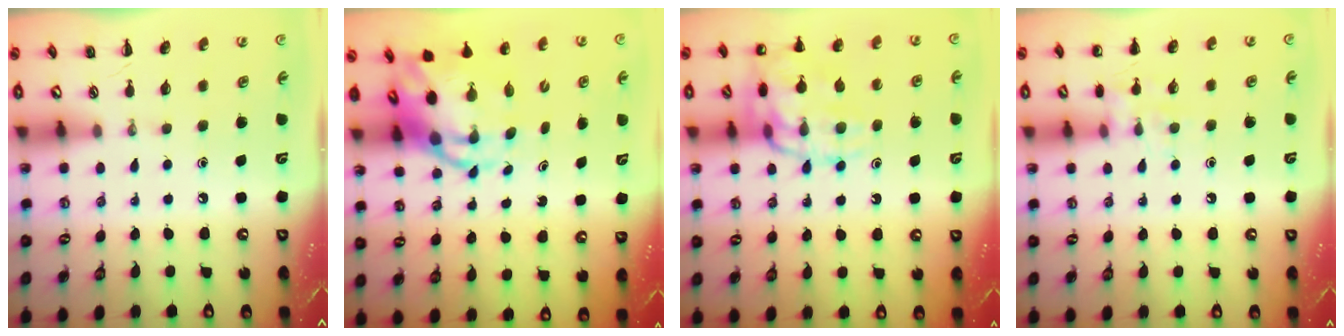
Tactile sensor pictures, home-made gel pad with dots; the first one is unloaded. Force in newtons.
{"total": 7.7, "press": 7.5, "slide": 2.1}
{"total": 17.7, "press": 17.6, "slide": 1.9}
{"total": 8.3, "press": 8.3, "slide": 0.7}